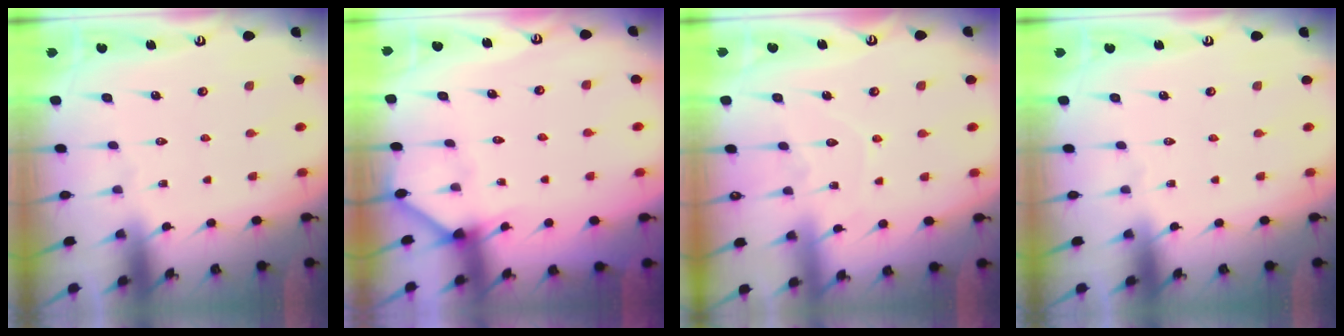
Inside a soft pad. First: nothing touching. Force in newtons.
{"total": 3.5, "press": 3.4, "slide": 0.4}
{"total": 6.3, "press": 6.3, "slide": 0.6}
{"total": 0.0}